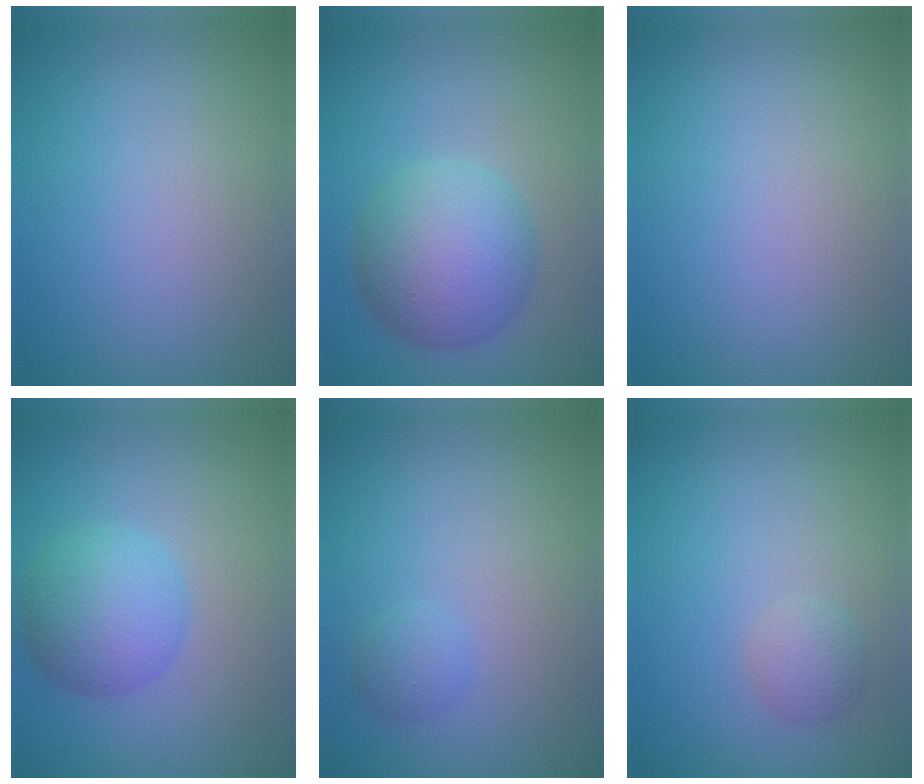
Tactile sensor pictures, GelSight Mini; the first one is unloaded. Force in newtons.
{"total": 7.1, "press": 7.1, "slide": 0.1}
{"total": 0.0}
{"total": 5.1, "press": 5.1, "slide": 0.1}
{"total": 1.3, "press": 1.3, "slide": 0.1}
{"total": 1.6, "press": 1.6, "slide": 0.1}